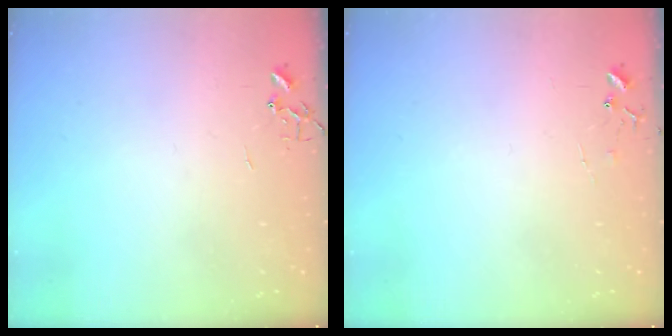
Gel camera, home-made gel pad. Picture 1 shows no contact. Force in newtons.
{"total": 6.9, "press": 6.9, "slide": 0.4}